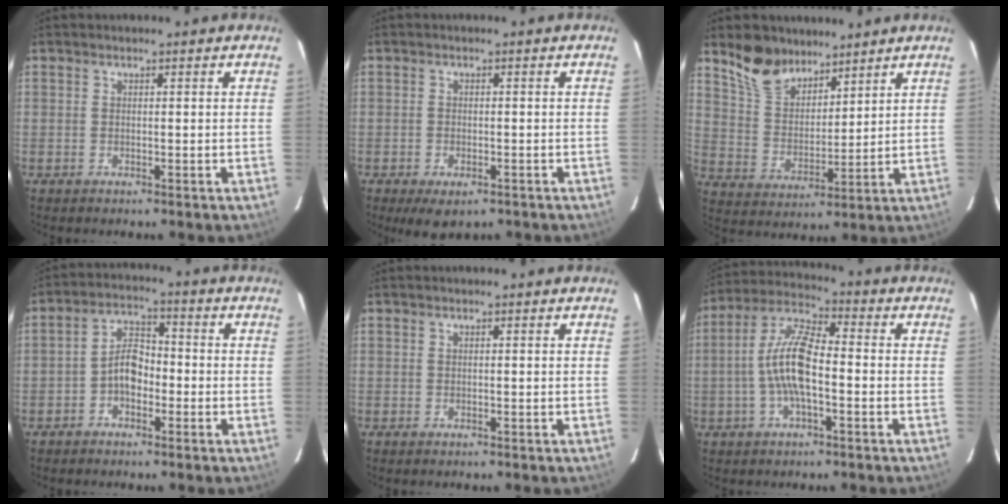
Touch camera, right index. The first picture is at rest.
{"total": 5.1, "force": [-3.1, 2.5, 3.1], "torque": [-0.065, -0.018, -0.047]}
{"total": 10.3, "force": [8.1, 5.1, 3.9], "torque": [-0.079, 0.015, 0.161]}
{"total": 5.4, "force": [-2.1, 3.5, 3.7], "torque": [-0.068, 0.019, -0.036]}
{"total": 0.0}
{"total": 10.5, "force": [-2.1, 3.3, 9.7], "torque": [-0.207, 0.011, -0.042]}